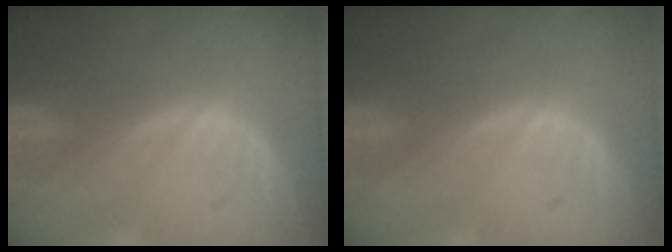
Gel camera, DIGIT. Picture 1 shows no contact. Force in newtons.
{"total": 0.6, "press": 0.1, "slide": 0.6}